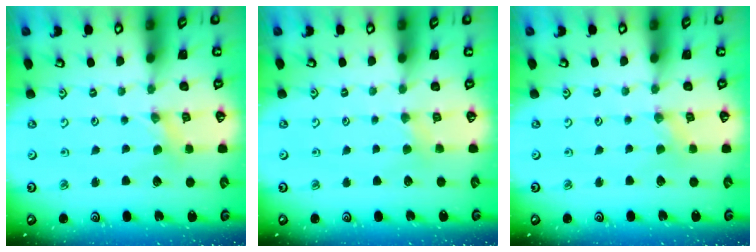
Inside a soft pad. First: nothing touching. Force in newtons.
{"total": 3.2, "press": 3.1, "slide": 0.5}
{"total": 0.0}